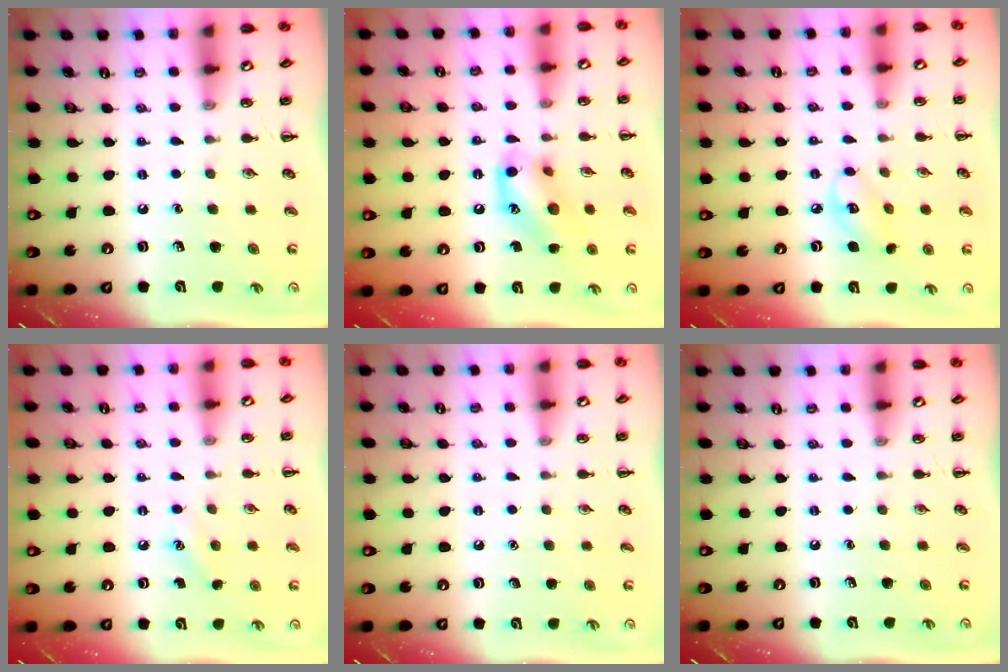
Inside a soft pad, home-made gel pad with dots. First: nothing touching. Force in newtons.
{"total": 13.5, "press": 13.4, "slide": 1.0}
{"total": 6.7, "press": 6.7, "slide": 0.9}
{"total": 5.7, "press": 5.5, "slide": 1.7}
{"total": 1.4, "press": 1.4, "slide": 0.1}
{"total": 0.0}